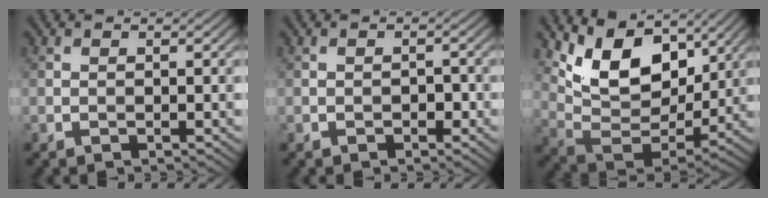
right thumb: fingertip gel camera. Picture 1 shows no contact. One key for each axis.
{"total": 1.3, "fx": -0.6, "fy": 0.8, "fz": 0.8, "tx": -0.009, "ty": -0.001, "tz": -0.011}
{"total": 11.4, "fx": 6.0, "fy": 6.3, "fz": 7.3, "tx": -0.154, "ty": -0.012, "tz": 0.114}